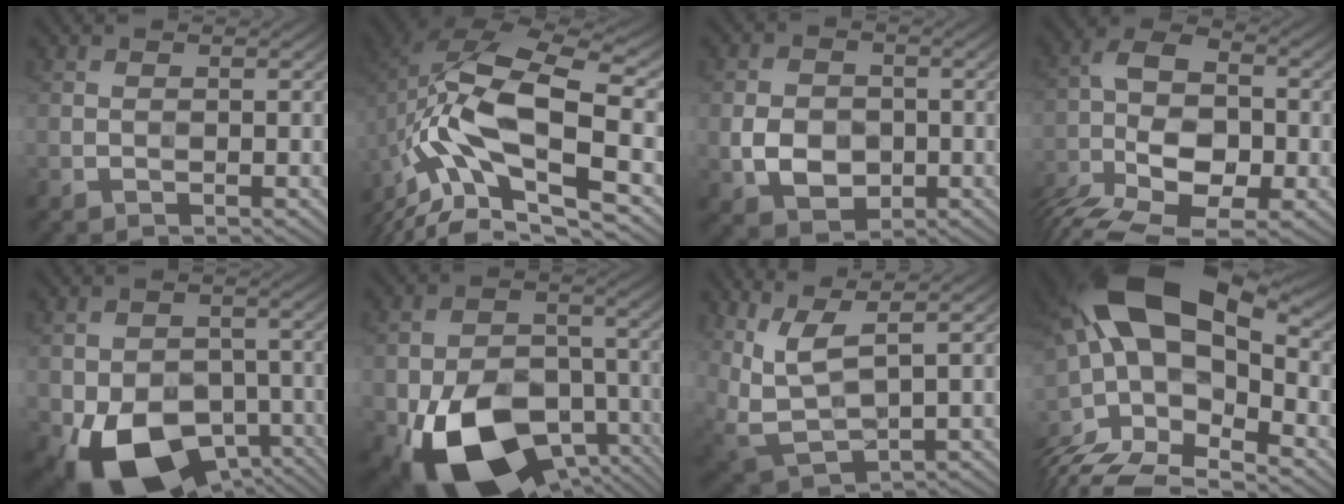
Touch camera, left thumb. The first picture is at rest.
{"total": 15.5, "force": [-5.5, 6.5, 13.0], "torque": [-0.266, -0.007, -0.109]}
{"total": 4.9, "force": [-0.9, 3.9, 2.7], "torque": [-0.058, -0.006, -0.016]}
{"total": 13.0, "force": [-6.5, 7.1, 8.7], "torque": [-0.187, -0.008, -0.126]}
{"total": 13.3, "force": [-6.1, 8.8, 8.0], "torque": [-0.140, -0.034, -0.097]}
{"total": 16.6, "force": [-7.6, 10.5, 10.5], "torque": [-0.194, -0.038, -0.121]}
{"total": 6.8, "force": [3.5, 2.7, 5.2], "torque": [-0.144, -0.005, 0.080]}
{"total": 18.8, "force": [-3.4, 9.8, 15.6], "torque": [-0.313, -0.014, -0.039]}